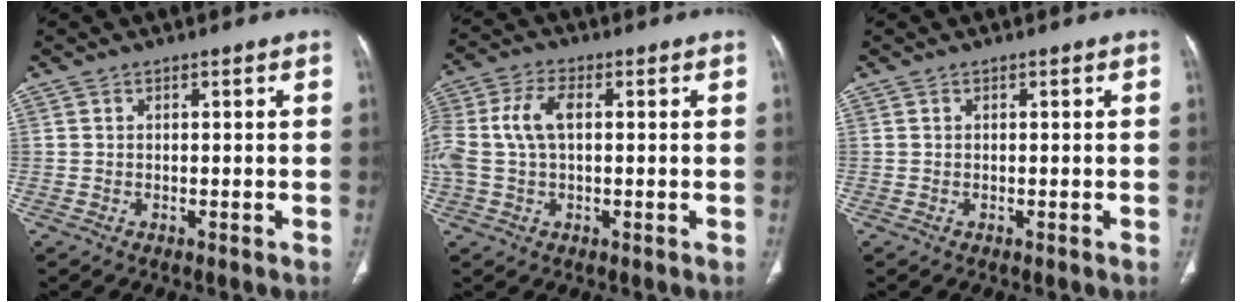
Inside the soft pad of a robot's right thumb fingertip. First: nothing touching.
{"total": 10.4, "force": [1.3, 6.0, 8.4], "torque": [-0.202, 0.023, 0.028]}
{"total": 0.0}